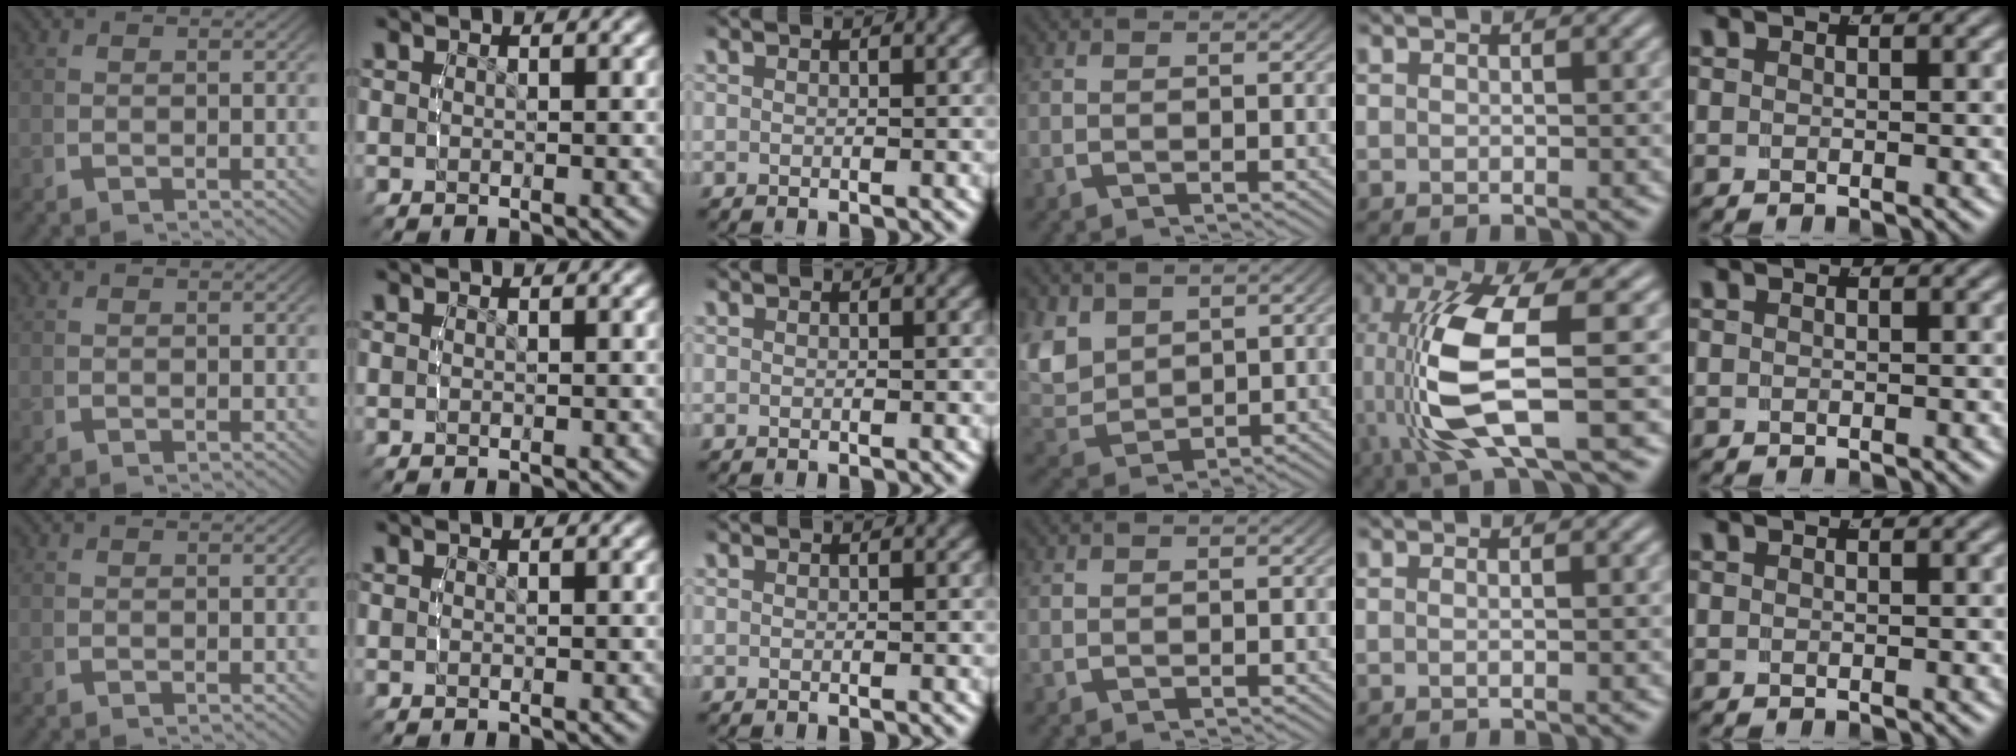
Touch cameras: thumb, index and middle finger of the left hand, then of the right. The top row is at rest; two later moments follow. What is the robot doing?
{"motion": "lift_and_place", "object": "pen"}